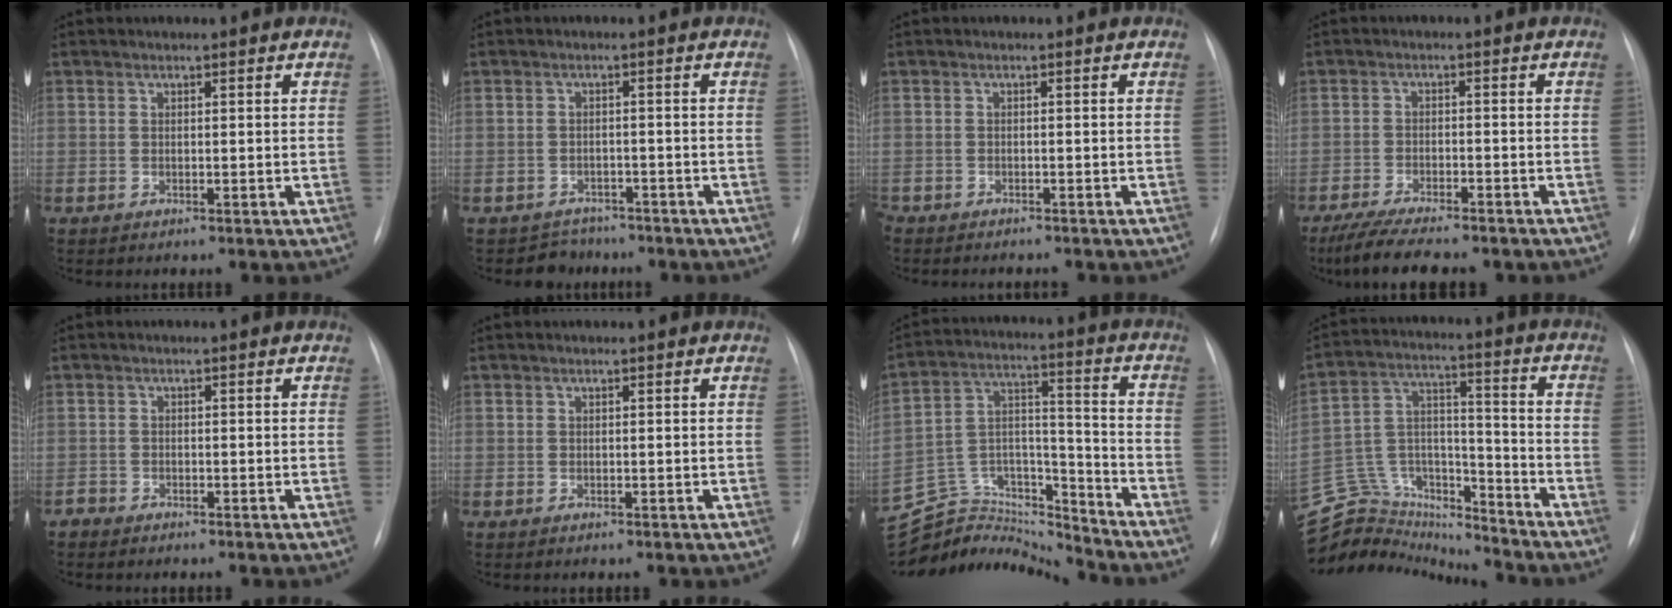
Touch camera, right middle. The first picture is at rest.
{"total": 3.3, "force": [-2.6, 1.8, -0.8], "torque": [0.011, 0.010, -0.039]}
{"total": 3.7, "force": [-3.4, 0.8, 1.1], "torque": [-0.008, -0.007, -0.048]}
{"total": 11.1, "force": [-9.2, 2.2, 5.7], "torque": [-0.092, -0.017, -0.140]}
{"total": 1.1, "force": [-0.9, 0.5, -0.1], "torque": [0.000, 0.001, -0.018]}
{"total": 0.0}
{"total": 15.0, "force": [-14.9, 2.1, -0.1], "torque": [0.005, 0.066, -0.258]}
{"total": 19.7, "force": [-19.0, 4.3, 2.8], "torque": [-0.064, 0.054, -0.306]}